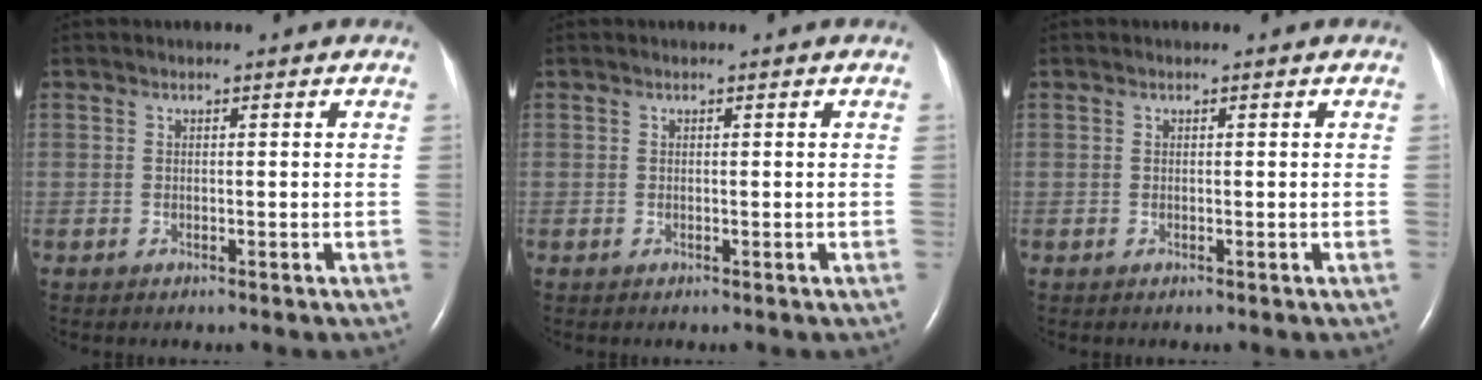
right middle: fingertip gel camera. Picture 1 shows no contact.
{"total": 0.0}
{"total": 0.0}